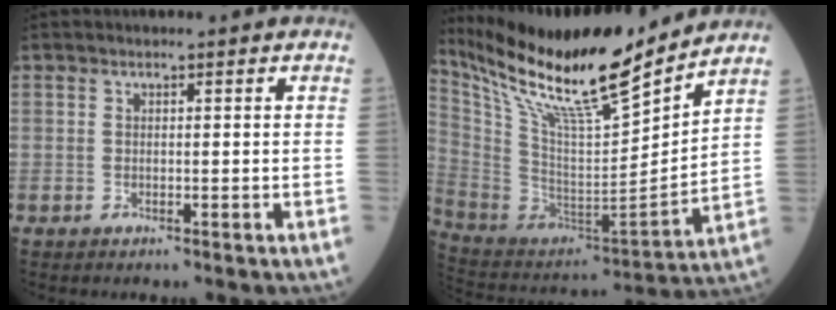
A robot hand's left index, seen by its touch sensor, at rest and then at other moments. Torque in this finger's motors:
{"motor_torque": [1.03, -1.11, 0.49, 0.19]}